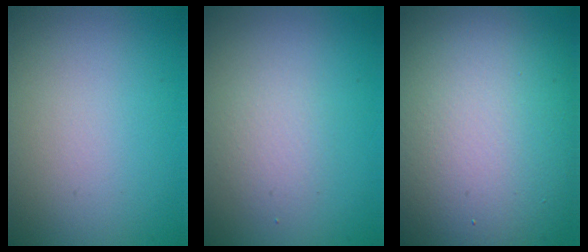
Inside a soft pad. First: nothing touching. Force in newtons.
{"total": 1.5, "press": 1.5, "slide": 0.1}
{"total": 16.4, "press": 16.4, "slide": 0.9}